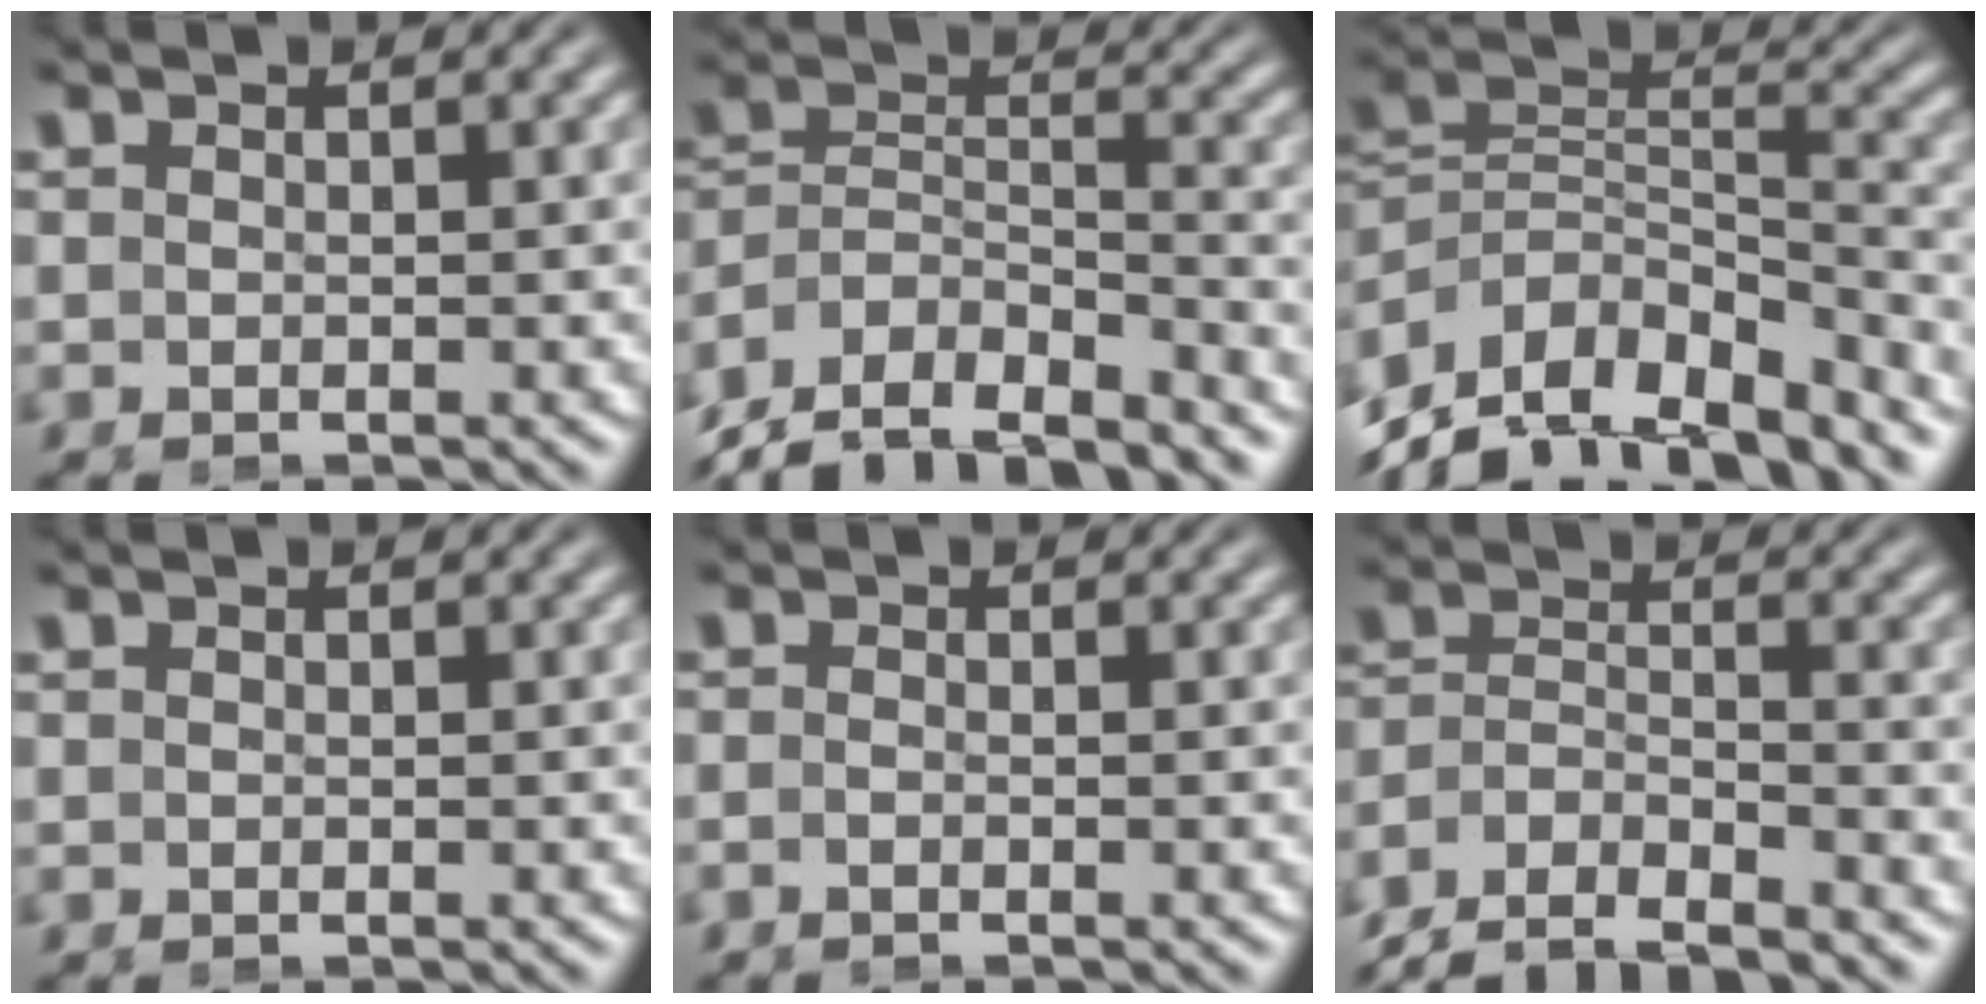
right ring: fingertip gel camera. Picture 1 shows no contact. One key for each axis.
{"total": 12.2, "fx": -7.6, "fy": 8.5, "fz": 4.4, "tx": -0.127, "ty": -0.063, "tz": -0.119}
{"total": 13.3, "fx": -6.3, "fy": 8.6, "fz": 7.9, "tx": -0.160, "ty": -0.041, "tz": -0.090}
{"total": 0.0}
{"total": 1.9, "fx": -1.7, "fy": 0.5, "fz": 0.7, "tx": -0.013, "ty": -0.001, "tz": -0.031}
{"total": 9.1, "fx": -5.7, "fy": 6.5, "fz": 2.9, "tx": -0.083, "ty": -0.034, "tz": -0.101}